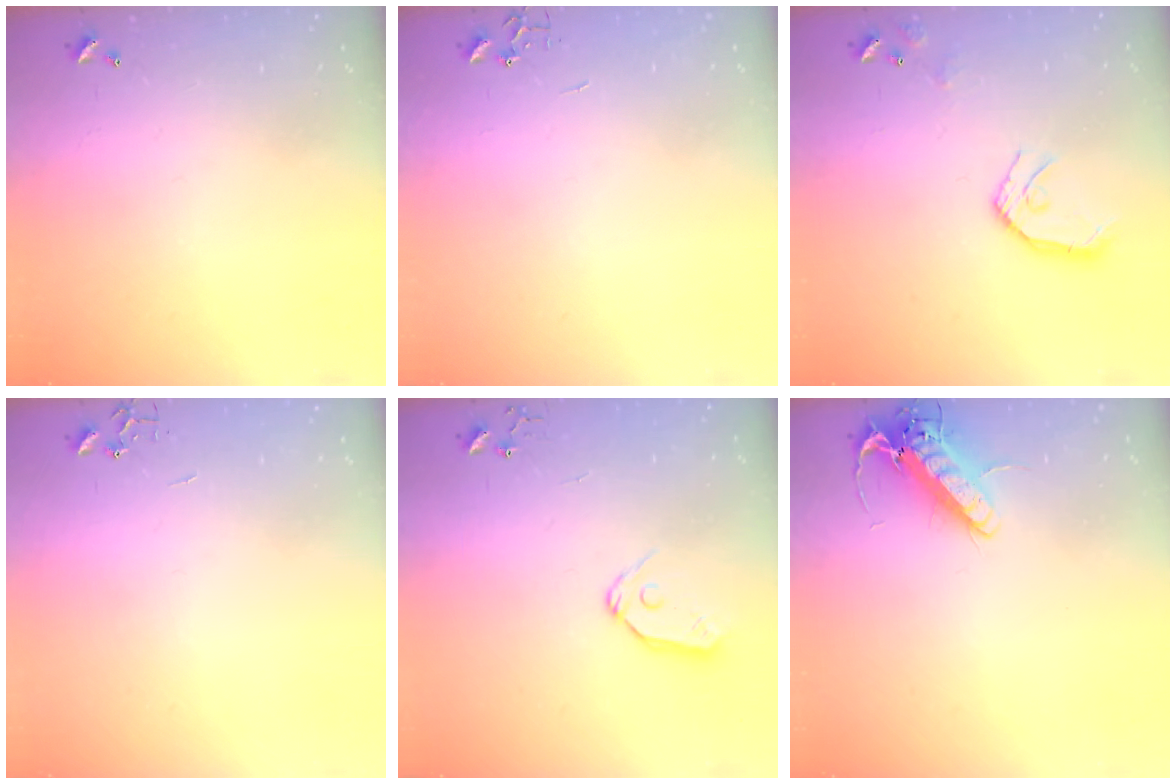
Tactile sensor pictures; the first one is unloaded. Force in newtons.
{"total": 0.0}
{"total": 11.7, "press": 11.6, "slide": 1.2}
{"total": 0.0}
{"total": 8.9, "press": 8.9, "slide": 1.0}
{"total": 13.5, "press": 13.2, "slide": 2.7}